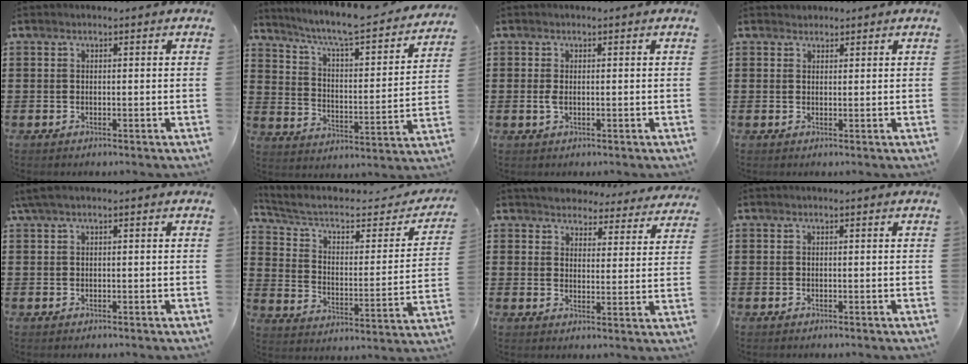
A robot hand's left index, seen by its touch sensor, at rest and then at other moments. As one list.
[{"total": 6.5, "force": [5.6, 0.1, 3.1], "torque": [-0.086, -0.047, 0.088]}, {"total": 1.3, "force": [0.0, 0.5, 1.2], "torque": [-0.031, -0.001, -0.003]}, {"total": 1.2, "force": [1.1, 0.5, -0.1], "torque": [-0.002, 0.002, 0.023]}, {"total": 1.2, "force": [0.2, 0.2, 1.2], "torque": [-0.021, -0.001, 0.005]}, {"total": 6.1, "force": [4.5, 2.5, 3.3], "torque": [-0.080, -0.028, 0.071]}, {"total": 4.0, "force": [4.0, 0.2, -0.2], "torque": [-0.019, -0.025, 0.067]}, {"total": 0.0}]